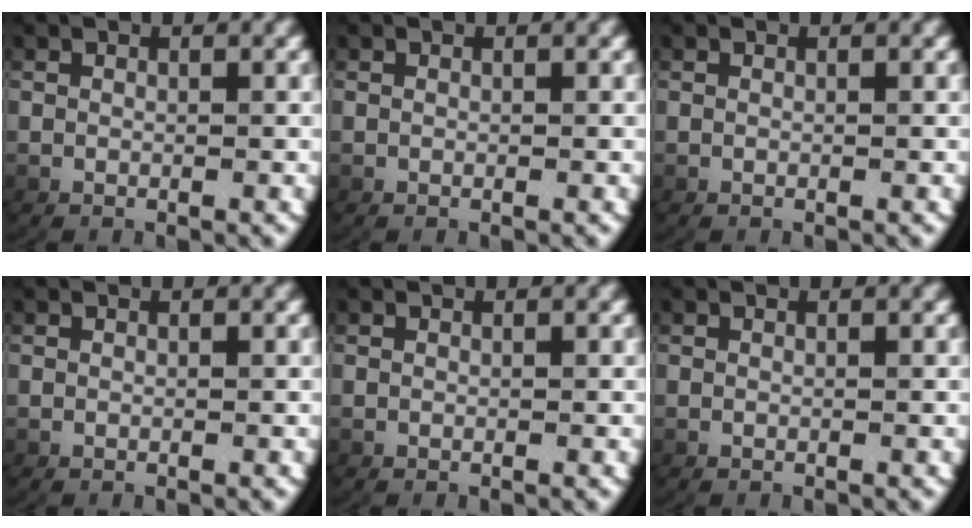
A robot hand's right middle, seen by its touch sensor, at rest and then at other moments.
{"total": 0.0}
{"total": 0.0}
{"total": 0.0}
{"total": 0.0}
{"total": 0.0}